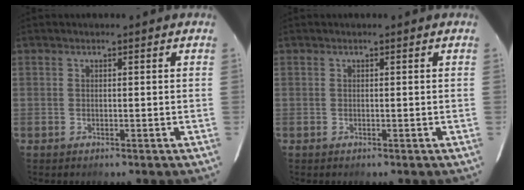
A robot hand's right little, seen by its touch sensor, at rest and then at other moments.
{"total": 0.0}